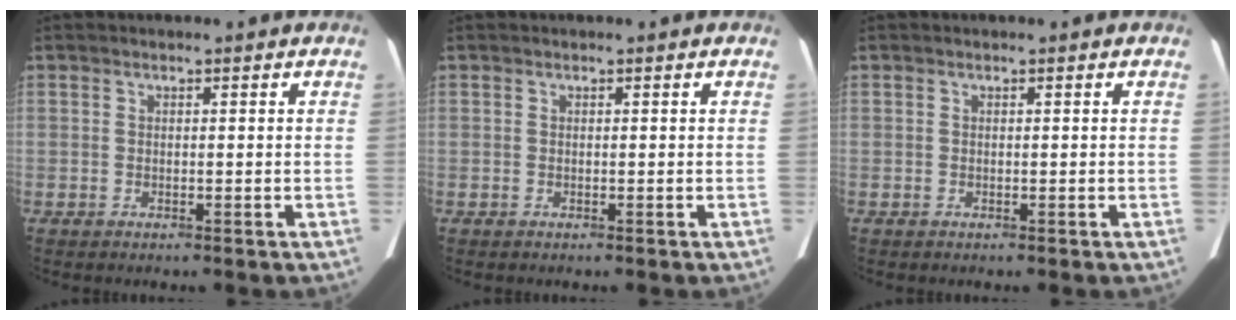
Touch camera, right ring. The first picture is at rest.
{"total": 0.0}
{"total": 0.0}